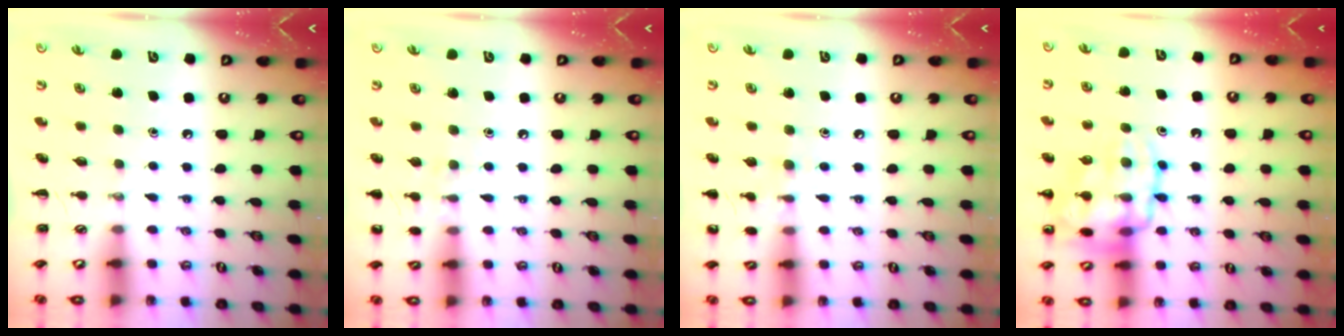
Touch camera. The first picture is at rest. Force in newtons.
{"total": 6.2, "press": 6.0, "slide": 1.7}
{"total": 6.7, "press": 6.5, "slide": 1.9}
{"total": 17.2, "press": 17.1, "slide": 1.5}